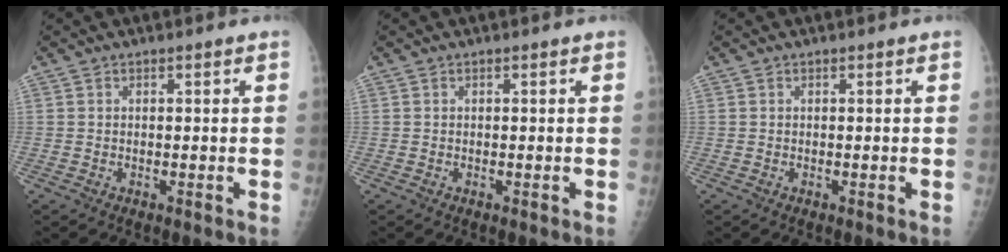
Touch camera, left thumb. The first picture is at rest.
{"total": 0.0}
{"total": 0.0}